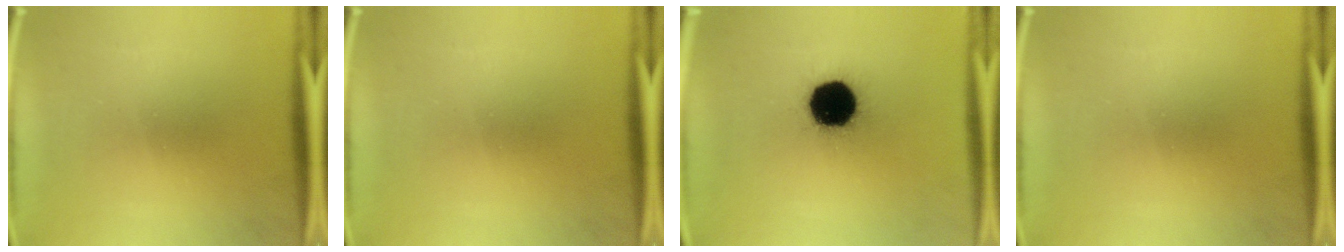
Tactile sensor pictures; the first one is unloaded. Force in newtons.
{"total": 0.0}
{"total": 19.2}
{"total": 0.0}